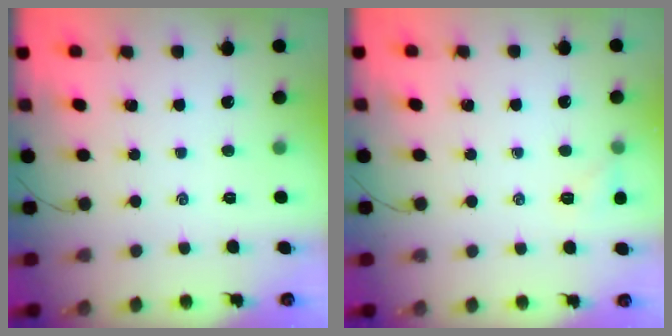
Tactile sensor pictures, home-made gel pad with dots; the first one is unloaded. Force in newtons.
{"total": 4.9, "press": 4.7, "slide": 1.4}